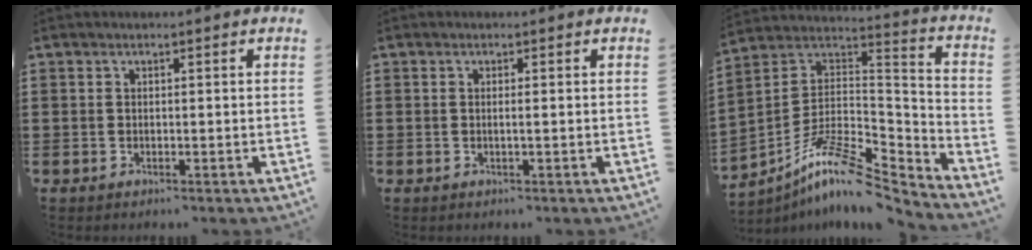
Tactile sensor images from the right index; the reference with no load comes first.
{"total": 0.7, "force": [-0.1, -0.2, 0.7], "torque": [-0.014, -0.004, -0.002]}
{"total": 10.9, "force": [-7.8, 3.0, 7.1], "torque": [-0.139, 0.009, -0.155]}